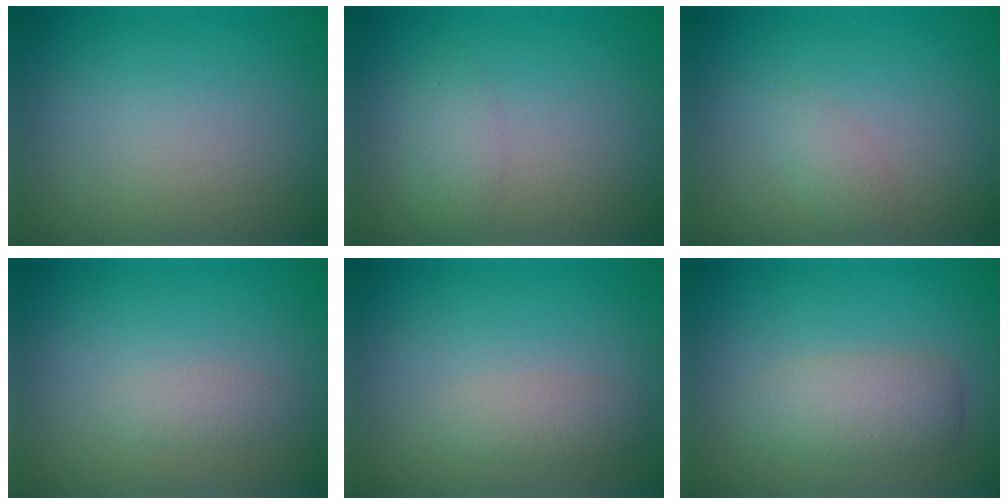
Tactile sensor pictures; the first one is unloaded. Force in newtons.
{"total": 1.5, "press": 1.5, "slide": 0.1}
{"total": 1.1, "press": 1.1, "slide": 0.1}
{"total": 1.1, "press": 1.1, "slide": 0.1}
{"total": 1.5, "press": 1.5, "slide": 0.1}
{"total": 3.0, "press": 3.0, "slide": 0.3}